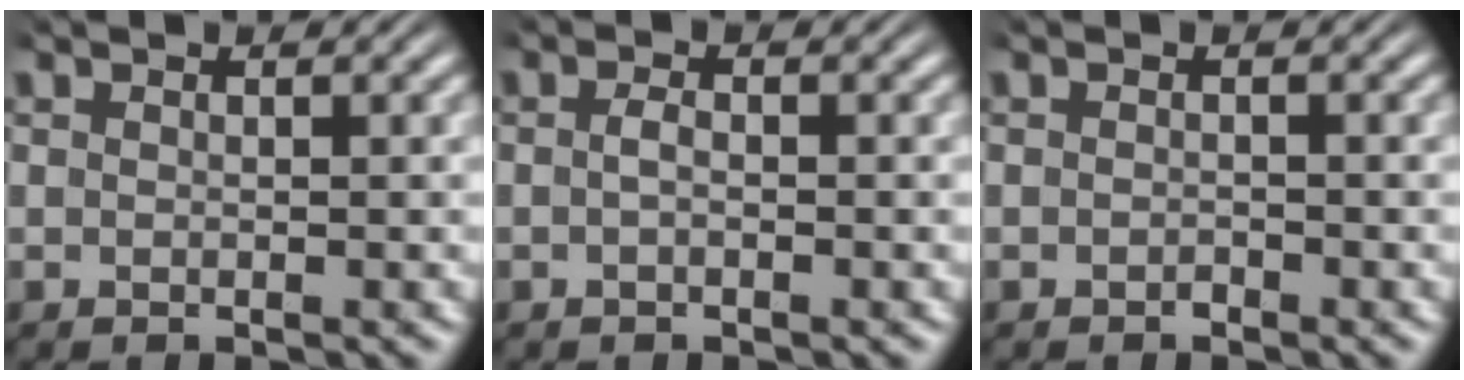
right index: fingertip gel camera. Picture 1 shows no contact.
{"total": 1.0, "force": [-0.5, 0.1, 0.8], "torque": [-0.021, -0.006, -0.007]}
{"total": 0.6, "force": [-0.6, -0.2, 0.0], "torque": [-0.003, -0.007, -0.007]}